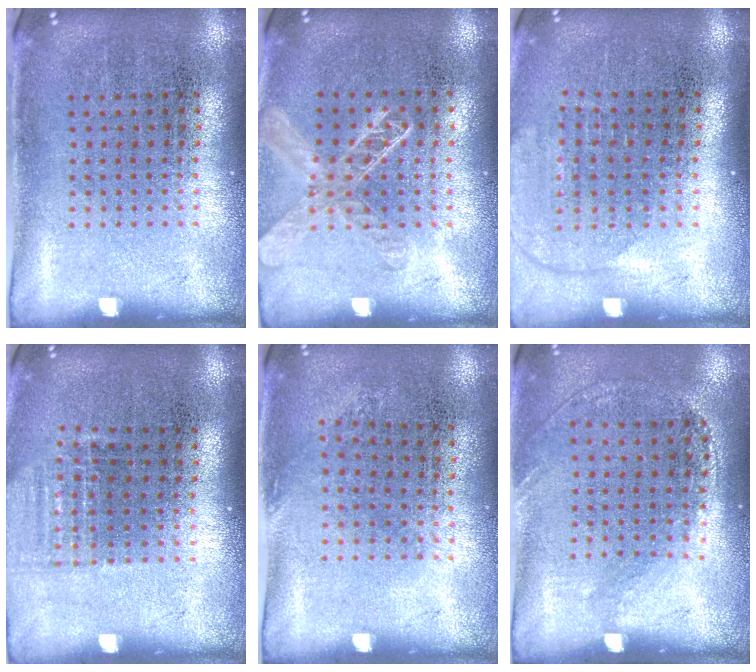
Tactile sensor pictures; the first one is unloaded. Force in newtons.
{"total": 1.4, "press": 1.3, "slide": 0.5}
{"total": 1.3, "press": 1.1, "slide": 0.8}
{"total": 1.0, "press": 0.9, "slide": 0.5}
{"total": 0.9, "press": 0.7, "slide": 0.6}
{"total": 1.3, "press": 1.0, "slide": 0.9}